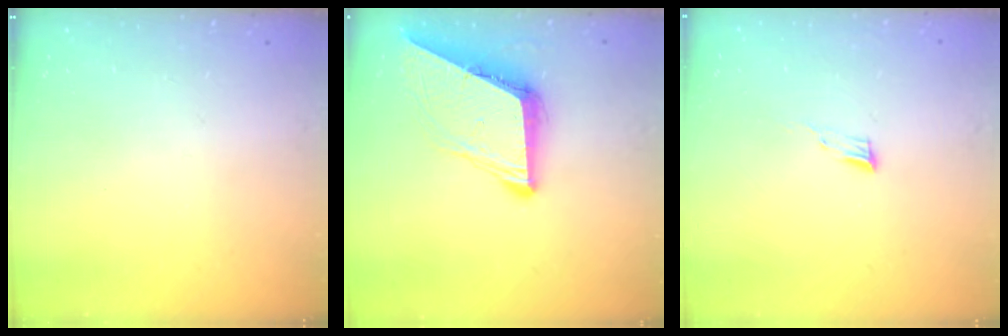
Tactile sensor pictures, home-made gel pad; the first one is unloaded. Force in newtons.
{"total": 9.1, "press": 9.1, "slide": 0.4}
{"total": 4.4, "press": 4.3, "slide": 1.0}